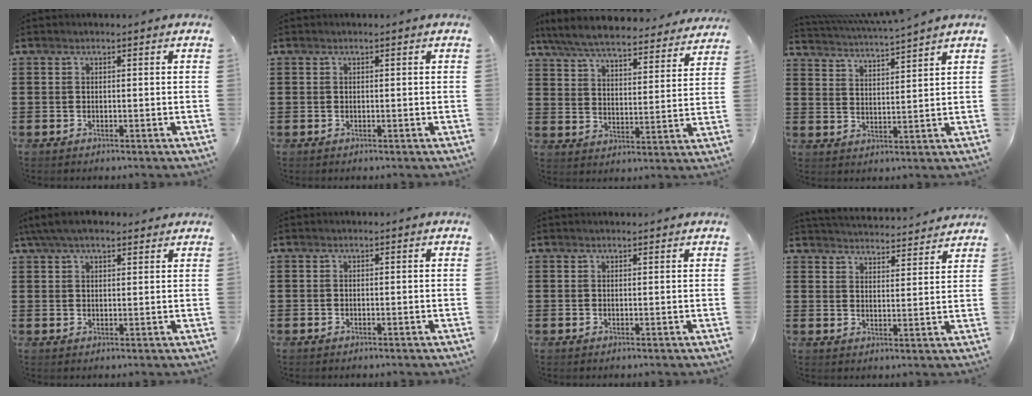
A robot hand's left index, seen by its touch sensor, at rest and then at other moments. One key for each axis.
{"total": 0.0}
{"total": 6.9, "fx": 6.6, "fy": 0.4, "fz": 2.1, "tx": -0.070, "ty": -0.039, "tz": 0.114}
{"total": 3.9, "fx": 3.8, "fy": -0.6, "fz": 0.7, "tx": -0.031, "ty": -0.028, "tz": 0.063}
{"total": 4.8, "fx": 3.7, "fy": 1.4, "fz": 2.7, "tx": -0.061, "ty": 0.003, "tz": 0.069}
{"total": 0.0}
{"total": 0.7, "fx": 0.7, "fy": 0.0, "fz": 0.1, "tx": -0.004, "ty": -0.001, "tz": 0.015}
{"total": 4.1, "fx": 4.0, "fy": -0.3, "fz": 0.2, "tx": -0.020, "ty": -0.028, "tz": 0.070}